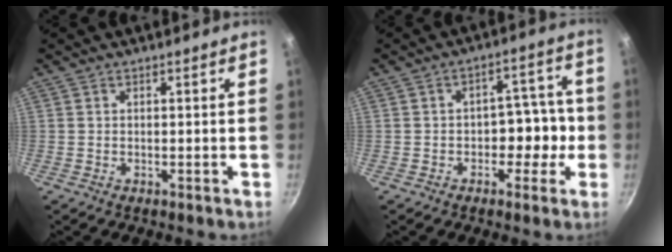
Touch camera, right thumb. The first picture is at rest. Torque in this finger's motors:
{"motor_torque": [-0.29, -0.17, -0.23, -0.04, 0.00]}